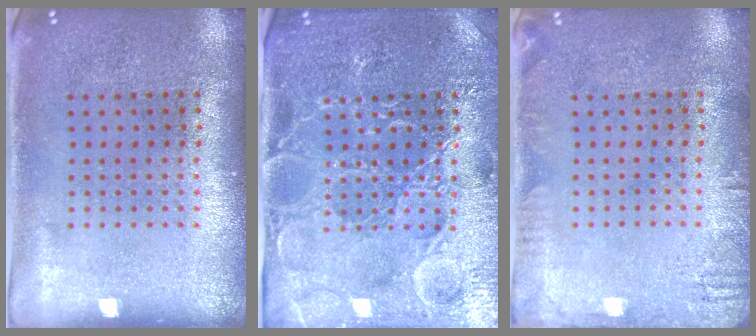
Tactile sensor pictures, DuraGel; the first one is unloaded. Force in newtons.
{"total": 4.8, "press": 4.5, "slide": 1.6}
{"total": 1.9, "press": 1.9, "slide": 0.3}